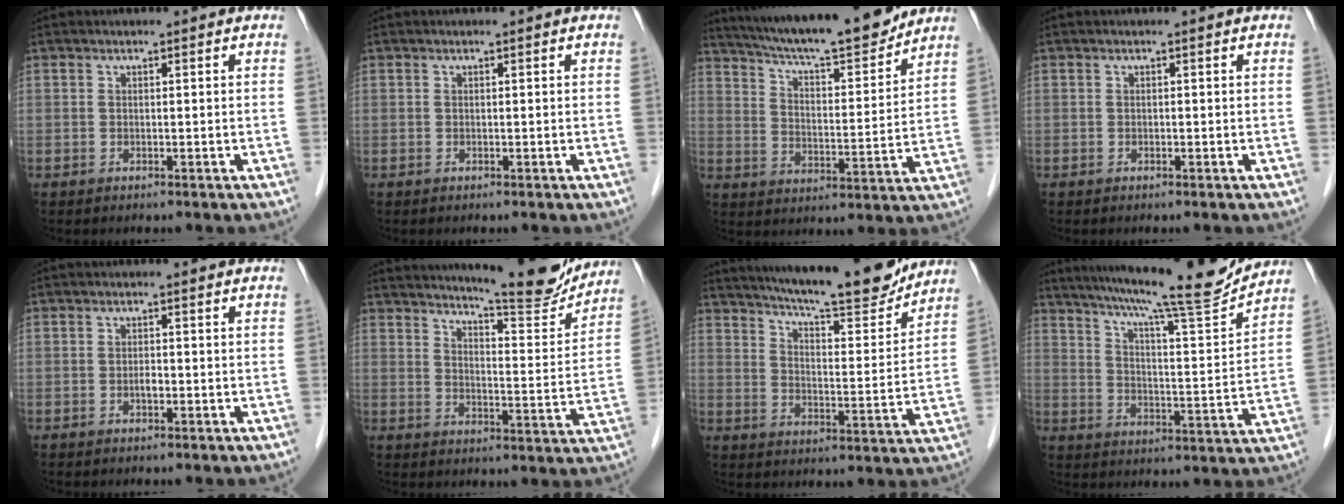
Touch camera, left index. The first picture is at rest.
{"total": 0.0}
{"total": 17.7, "force": [15.9, 1.3, 7.7], "torque": [-0.128, -0.001, 0.245]}
{"total": 0.0}
{"total": 1.0, "force": [-0.3, 0.4, 0.9], "torque": [-0.018, 0.001, -0.006]}
{"total": 14.8, "force": [13.8, 0.7, 5.1], "torque": [-0.074, -0.039, 0.181]}
{"total": 18.5, "force": [16.6, 1.6, 8.1], "torque": [-0.129, -0.017, 0.235]}
{"total": 17.5, "force": [15.6, -0.3, 7.9], "torque": [-0.132, -0.021, 0.224]}